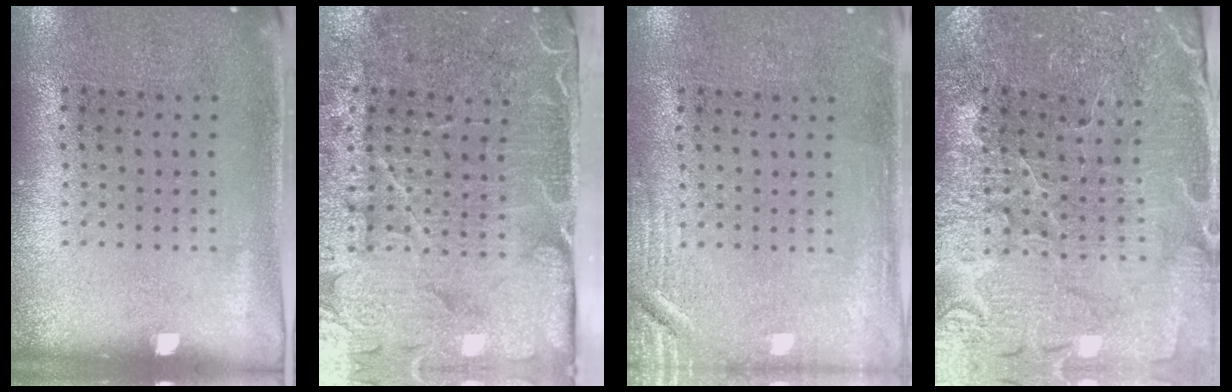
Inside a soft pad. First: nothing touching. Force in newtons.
{"total": 4.9, "press": 4.0, "slide": 2.9}
{"total": 2.3, "press": 2.2, "slide": 0.4}
{"total": 3.3, "press": 3.3, "slide": 0.3}